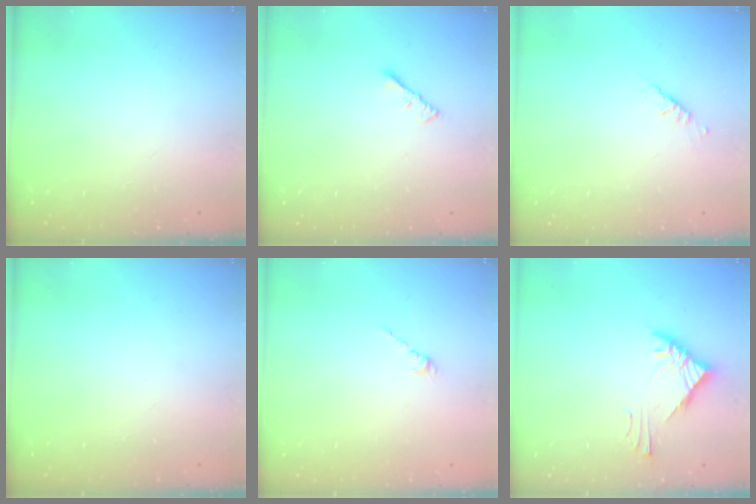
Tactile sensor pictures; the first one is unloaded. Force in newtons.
{"total": 1.1, "press": 1.1, "slide": 0.4}
{"total": 2.5, "press": 2.4, "slide": 0.7}
{"total": 0.0}
{"total": 1.3, "press": 1.2, "slide": 0.5}
{"total": 5.3, "press": 5.2, "slide": 0.3}